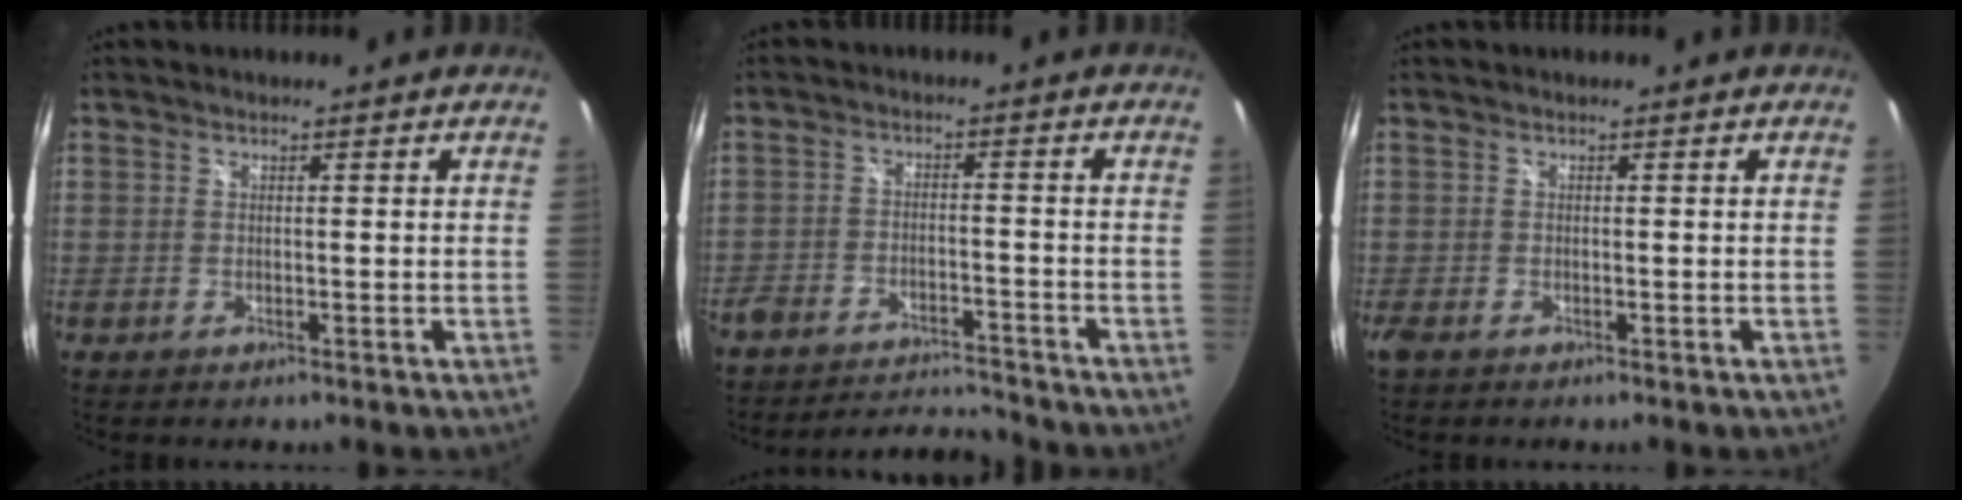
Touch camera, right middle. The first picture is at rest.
{"total": 11.1, "force": [-10.6, 2.0, 2.8], "torque": [-0.076, 0.001, -0.163]}
{"total": 1.4, "force": [-0.9, 0.7, 0.9], "torque": [-0.019, -0.005, -0.017]}